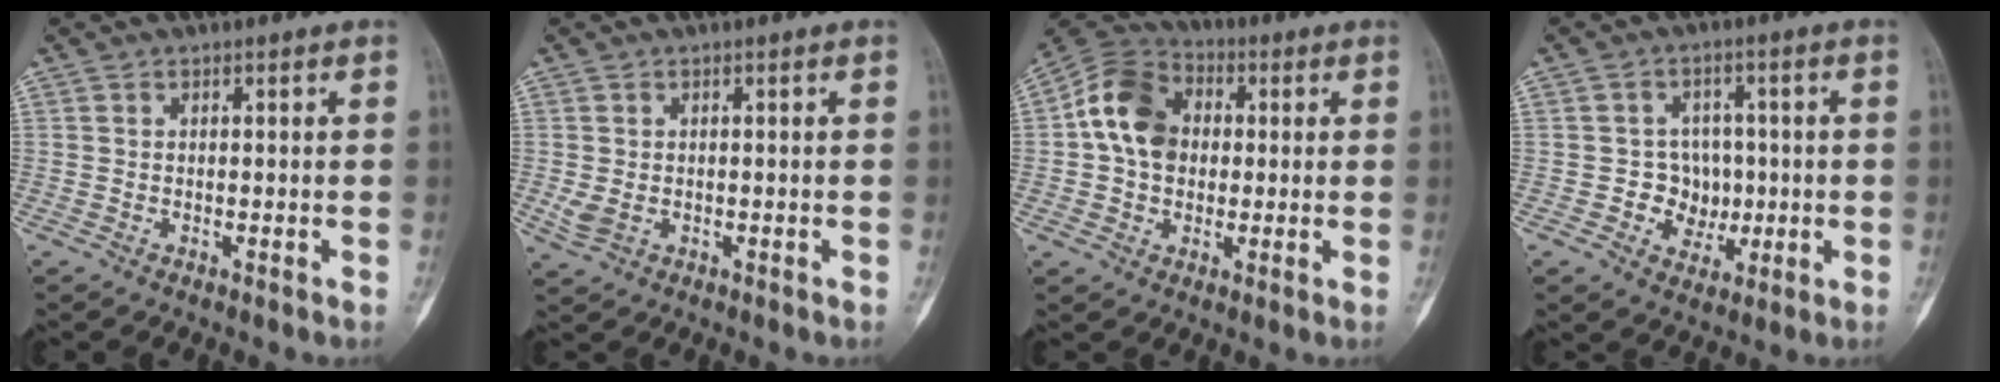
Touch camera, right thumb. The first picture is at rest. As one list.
[{"total": 2.6, "force": [-0.3, 1.9, 1.8], "torque": [-0.039, -0.002, -0.001]}, {"total": 12.6, "force": [1.0, 9.9, 7.6], "torque": [-0.118, 0.025, 0.006]}, {"total": 6.5, "force": [-0.7, 5.9, 2.6], "torque": [0.009, 0.015, -0.007]}]